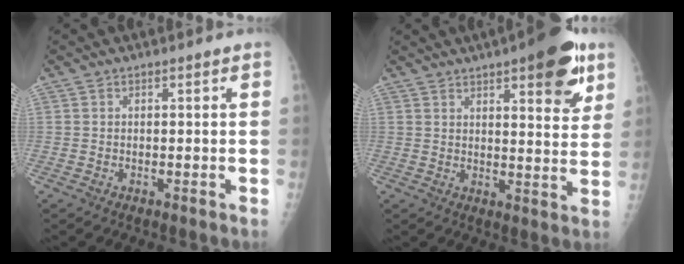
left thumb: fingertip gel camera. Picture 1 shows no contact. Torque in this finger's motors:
{"motor_torque": [1.48, 1.20, 0.75, -0.82, 0.22]}